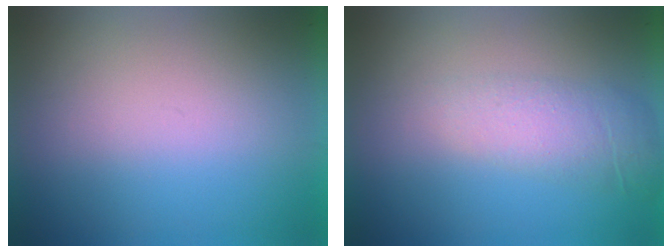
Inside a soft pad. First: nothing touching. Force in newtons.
{"total": 2.0}